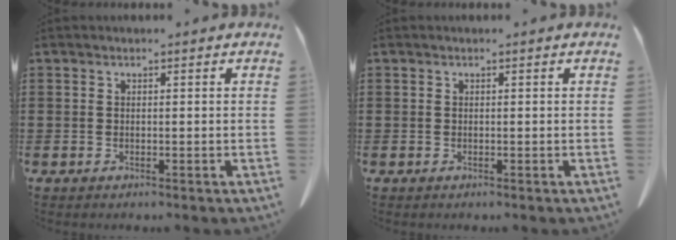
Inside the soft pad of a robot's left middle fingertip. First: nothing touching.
{"total": 0.0}